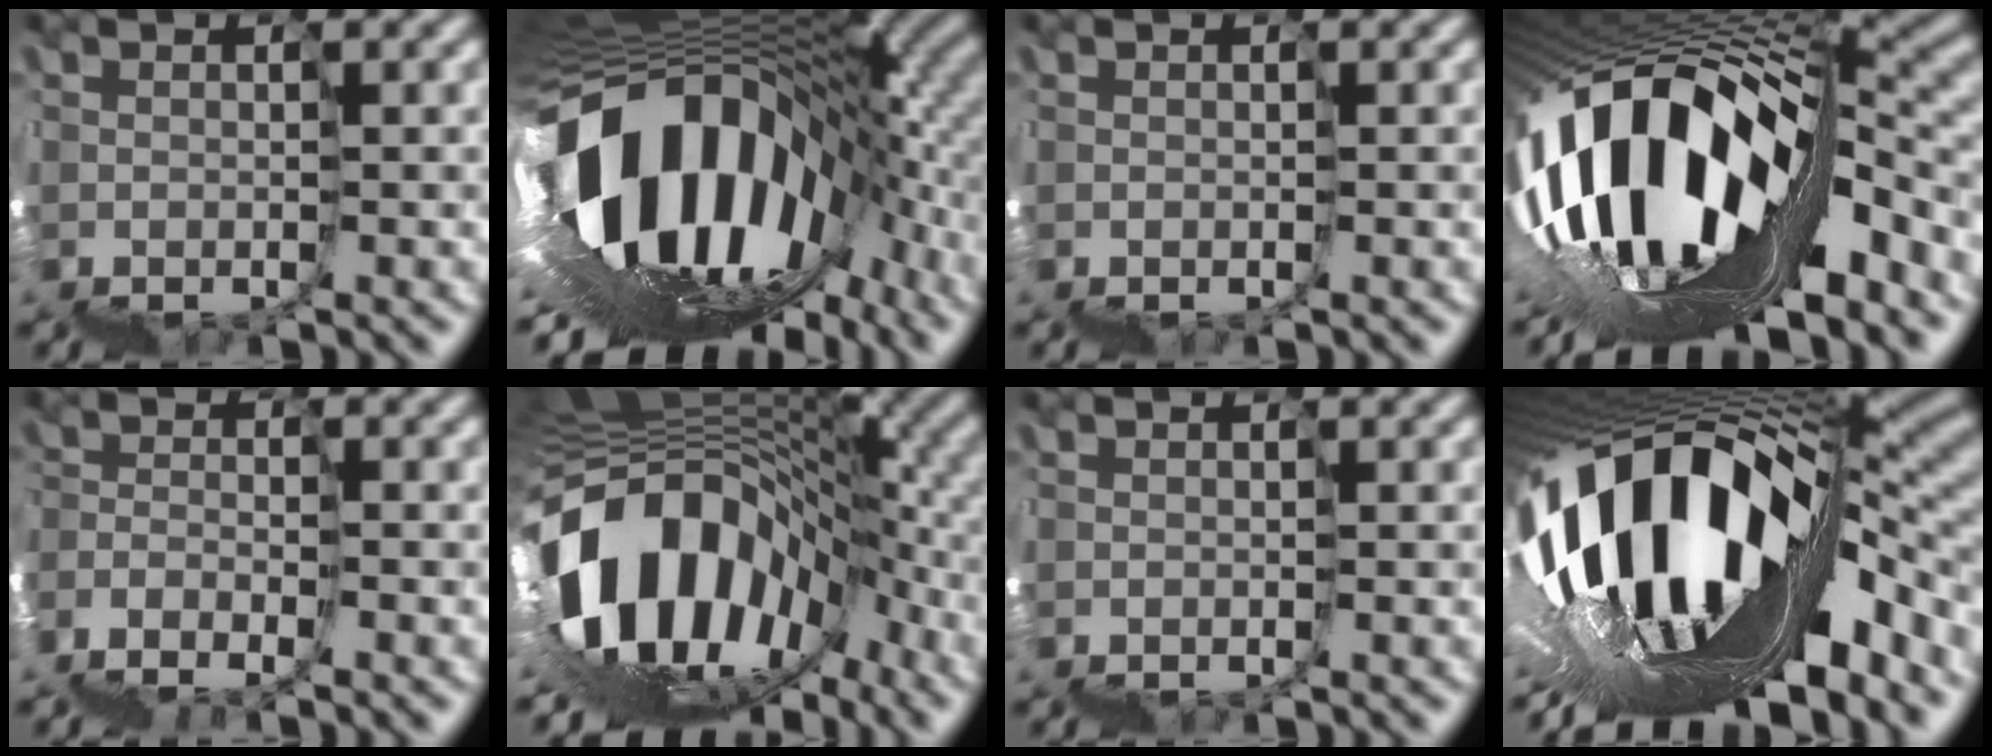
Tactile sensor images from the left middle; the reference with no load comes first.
{"total": 13.2, "force": [-0.9, 7.6, 10.8], "torque": [-0.165, 0.026, -0.017]}
{"total": 0.0}
{"total": 14.4, "force": [-0.7, 6.0, 13.1], "torque": [-0.214, 0.022, 0.002]}
{"total": 1.2, "force": [-0.8, 0.5, 0.6], "torque": [-0.009, 0.013, -0.021]}
{"total": 12.2, "force": [-1.6, 8.0, 9.0], "torque": [-0.160, 0.031, -0.030]}
{"total": 0.0}
{"total": 15.5, "force": [0.3, 5.7, 14.4], "torque": [-0.238, 0.012, 0.013]}